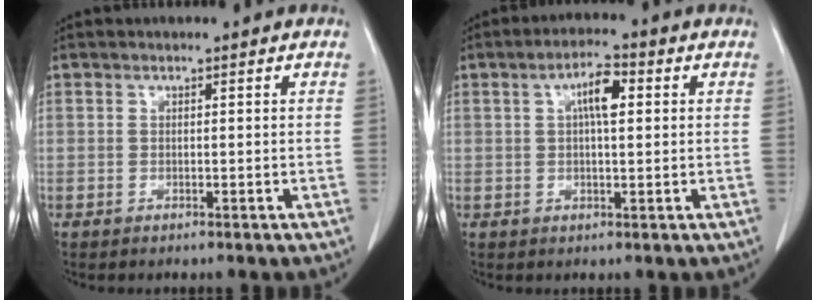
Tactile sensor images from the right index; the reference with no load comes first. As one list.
[{"total": 5.0, "force": [1.3, 1.3, 4.6], "torque": [-0.083, 0.011, 0.020]}]